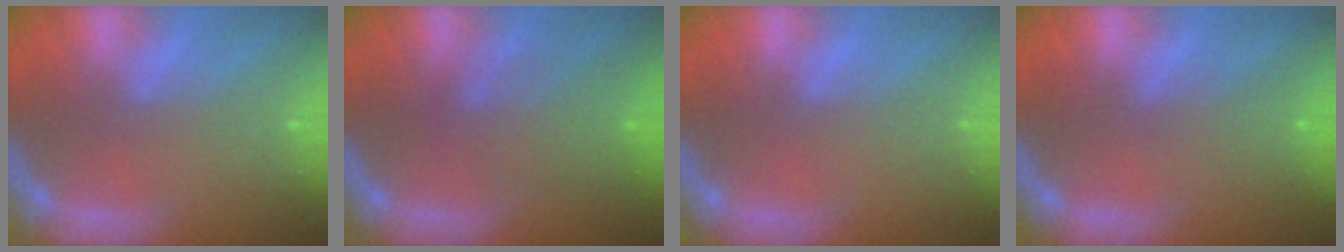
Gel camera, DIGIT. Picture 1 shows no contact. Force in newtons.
{"total": 5.1}
{"total": 0.0}
{"total": 2.0}